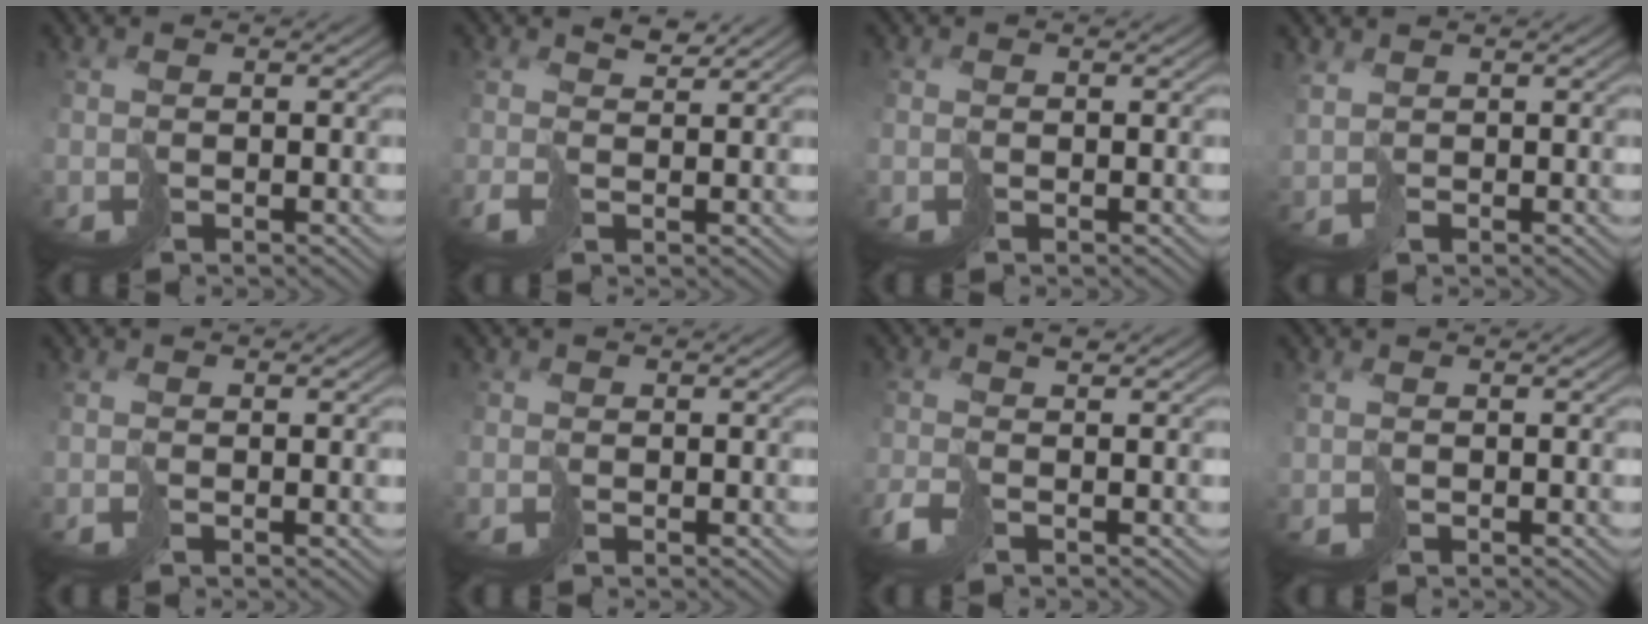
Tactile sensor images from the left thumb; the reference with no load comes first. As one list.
[{"total": 2.4, "force": [0.8, 0.9, 2.1], "torque": [-0.056, 0.002, 0.011]}, {"total": 0.0}, {"total": 1.8, "force": [1.6, 0.9, 0.1], "torque": [-0.009, -0.001, 0.038]}, {"total": 0.9, "force": [0.0, 0.3, 0.8], "torque": [-0.020, -0.003, 0.000]}, {"total": 0.6, "force": [0.0, 0.6, -0.1], "torque": [0.001, -0.003, 0.001]}, {"total": 2.6, "force": [-1.0, 0.6, 2.3], "torque": [-0.051, 0.000, -0.029]}, {"total": 0.7, "force": [0.4, 0.4, 0.5], "torque": [-0.018, -0.002, 0.009]}]